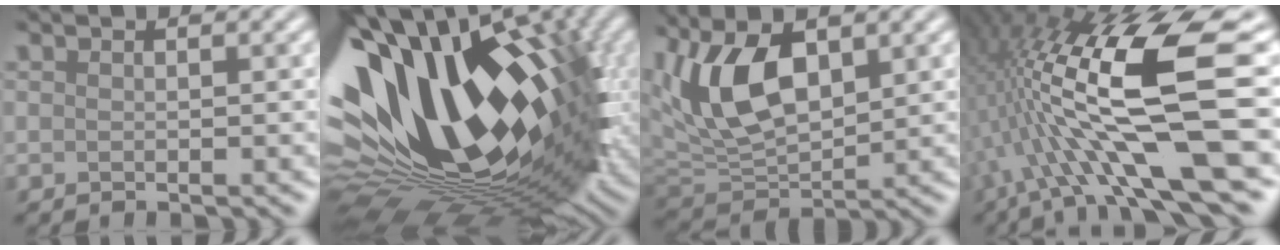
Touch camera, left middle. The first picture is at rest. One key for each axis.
{"total": 18.5, "fx": 4.4, "fy": 9.0, "fz": 15.5, "tx": -0.261, "ty": 0.038, "tz": 0.070}
{"total": 7.9, "fx": 2.5, "fy": 4.0, "fz": 6.4, "tx": -0.138, "ty": 0.016, "tz": 0.048}
{"total": 13.1, "fx": -1.1, "fy": 3.2, "fz": 12.6, "tx": -0.239, "ty": 0.012, "tz": -0.005}